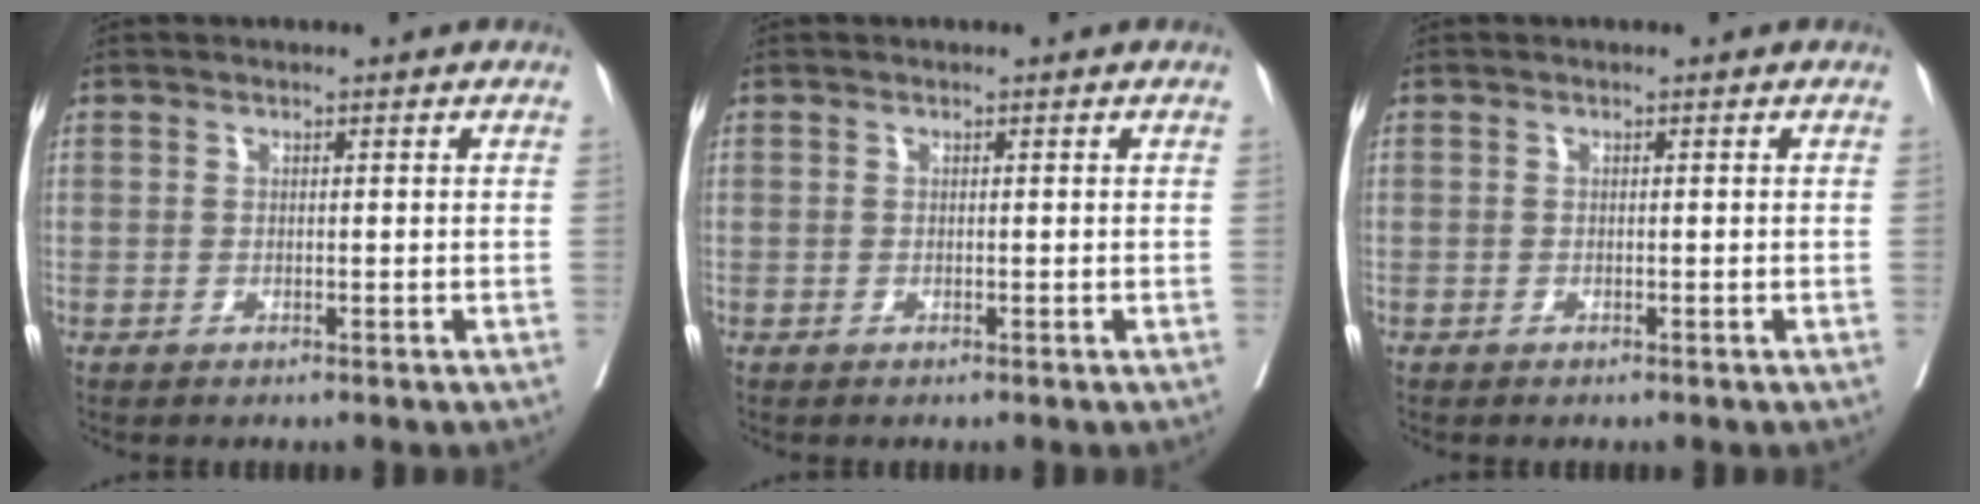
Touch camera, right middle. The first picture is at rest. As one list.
[{"total": 0.0}, {"total": 0.0}]